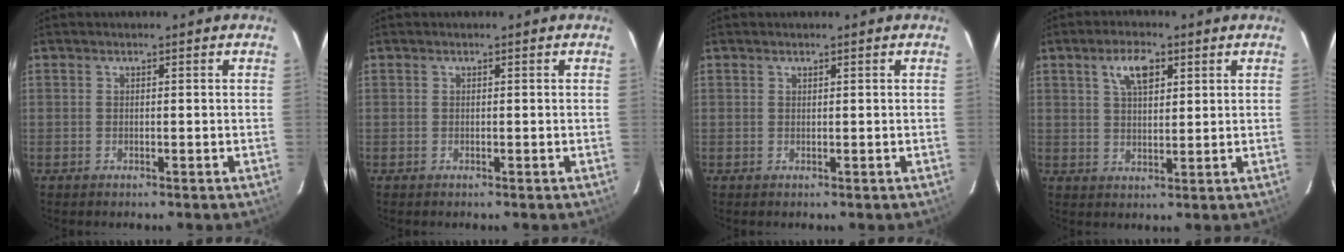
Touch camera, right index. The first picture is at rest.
{"total": 0.0}
{"total": 0.0}
{"total": 5.8, "force": [2.7, 2.6, 4.4], "torque": [-0.078, 0.011, 0.051]}